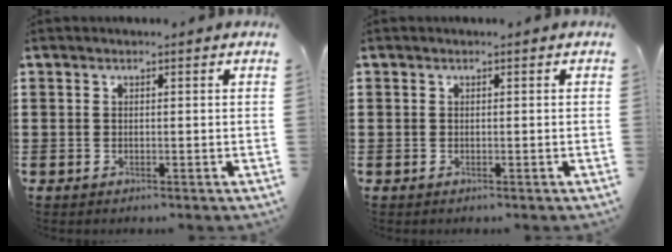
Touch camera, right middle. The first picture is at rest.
{"total": 0.0}